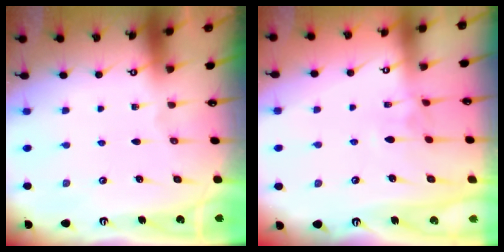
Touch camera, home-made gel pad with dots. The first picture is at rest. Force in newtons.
{"total": 2.4, "press": 2.3, "slide": 0.7}